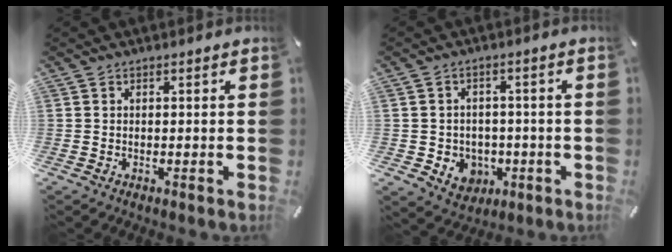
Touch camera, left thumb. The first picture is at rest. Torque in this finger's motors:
{"motor_torque": [0.29, 0.33, 0.23, 0.00, 0.06]}